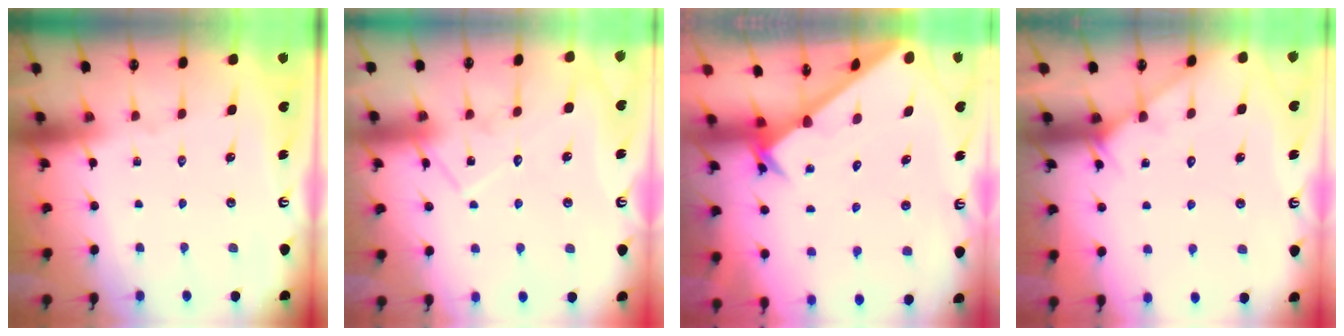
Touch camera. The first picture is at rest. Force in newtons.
{"total": 11.6, "press": 11.5, "slide": 0.6}
{"total": 2.4, "press": 2.4, "slide": 0.2}
{"total": 3.6, "press": 3.6, "slide": 0.4}